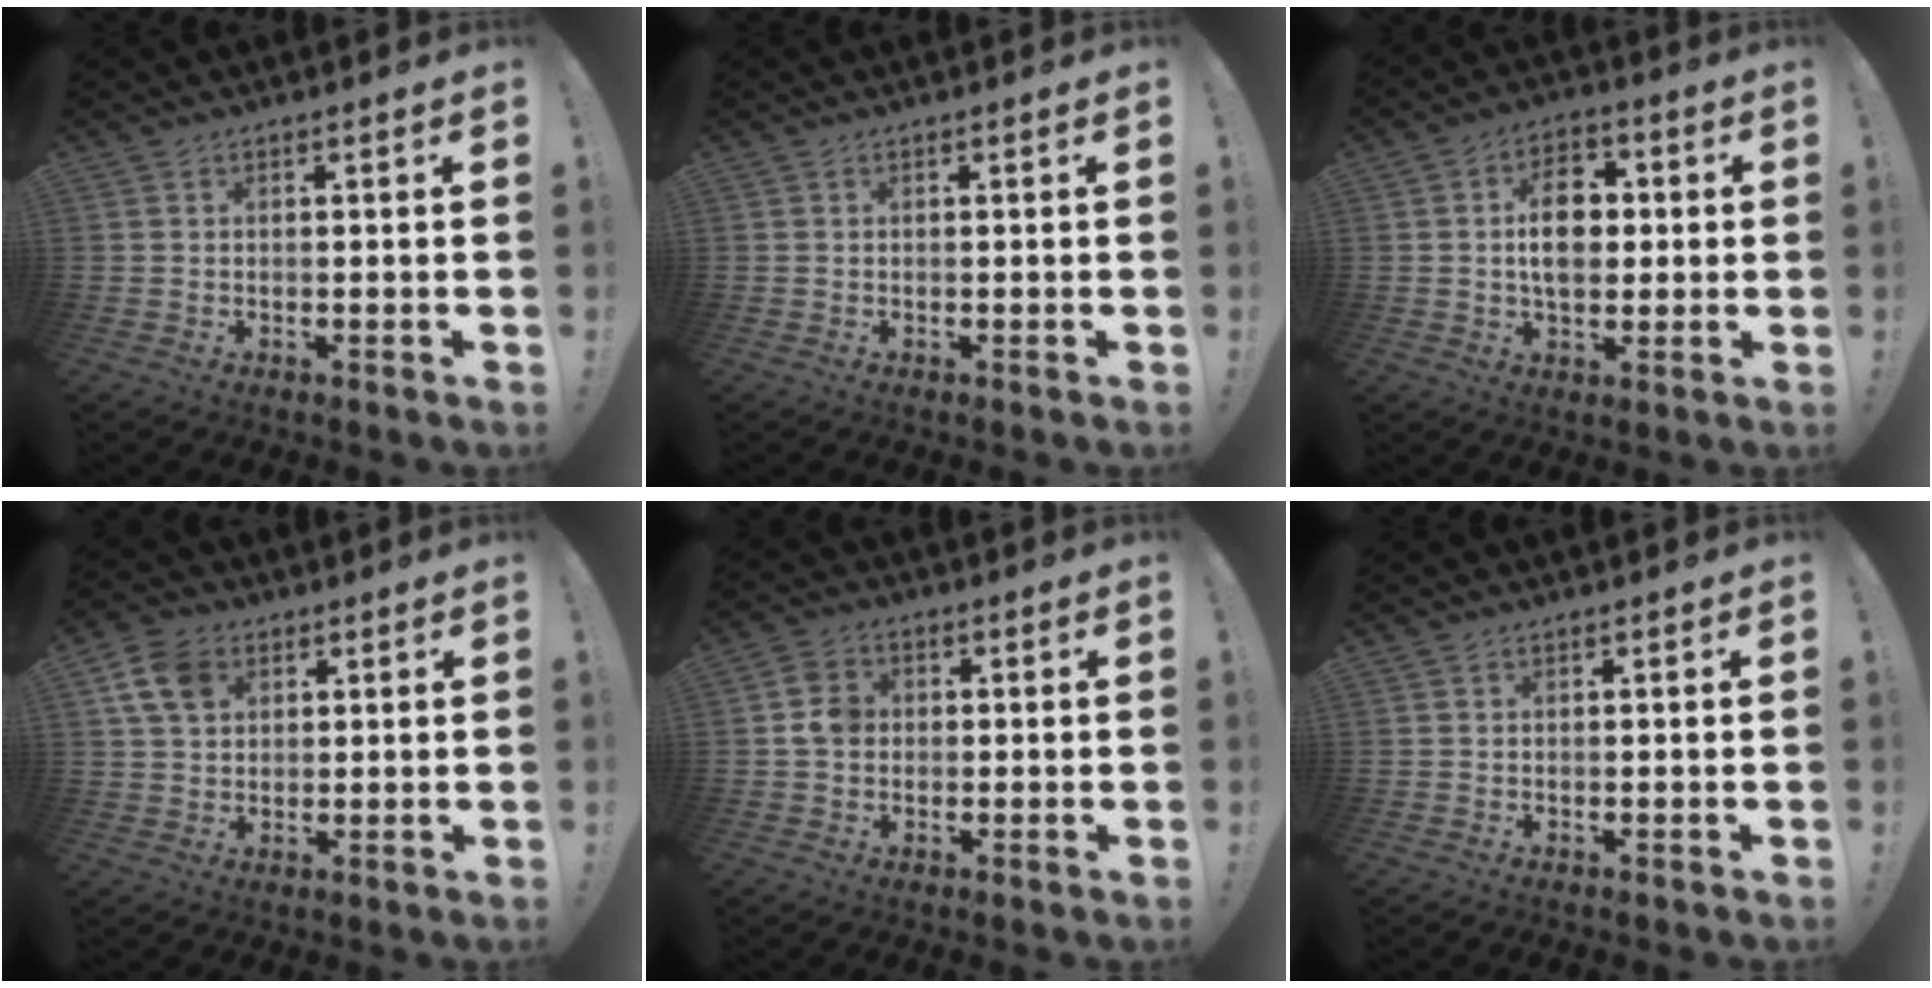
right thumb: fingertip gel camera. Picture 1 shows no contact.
{"total": 0.0}
{"total": 11.9, "force": [0.9, 8.4, 8.4], "torque": [-0.118, 0.010, 0.017]}
{"total": 9.6, "force": [4.2, 6.9, 5.2], "torque": [-0.096, -0.003, 0.083]}
{"total": 6.4, "force": [0.4, 5.2, 3.7], "torque": [-0.065, 0.011, 0.011]}
{"total": 0.0}